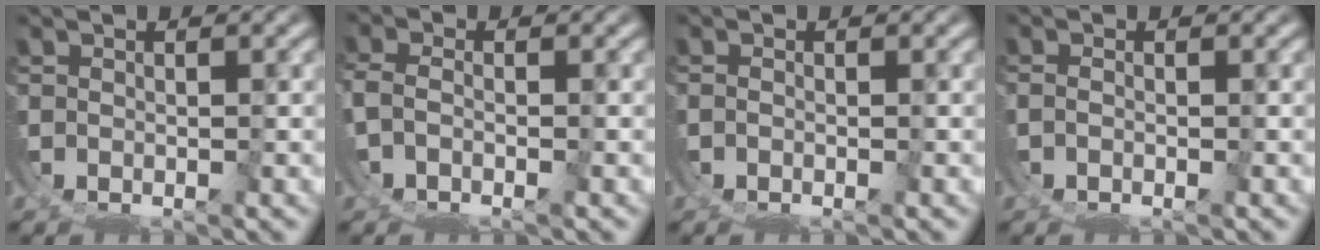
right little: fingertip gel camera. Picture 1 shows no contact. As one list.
[{"total": 3.7, "force": [-1.2, 2.9, 1.9], "torque": [-0.054, -0.017, -0.014]}, {"total": 1.0, "force": [-0.4, 0.7, 0.6], "torque": [-0.008, -0.004, -0.007]}, {"total": 1.6, "force": [-0.6, 1.3, 0.8], "torque": [-0.014, -0.005, -0.009]}]